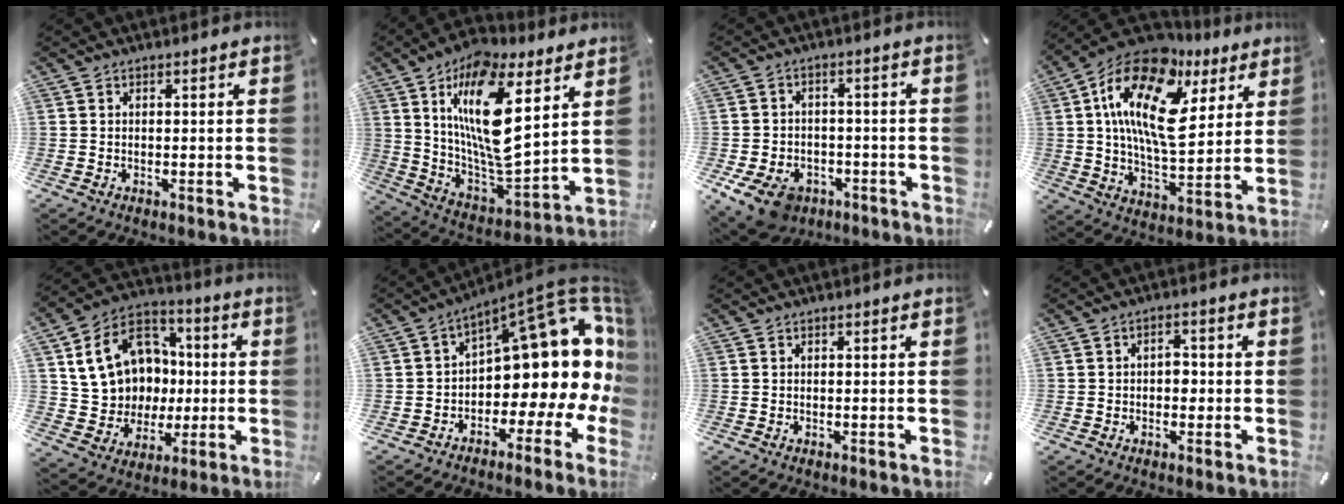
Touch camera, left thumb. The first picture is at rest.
{"total": 20.8, "force": [9.2, 8.8, 16.4], "torque": [-0.333, -0.055, 0.148]}
{"total": 9.8, "force": [-5.7, 6.5, 4.6], "torque": [-0.100, 0.034, -0.103]}
{"total": 21.1, "force": [8.4, 11.4, 15.7], "torque": [-0.290, -0.038, 0.138]}
{"total": 18.3, "force": [2.5, 16.3, 8.0], "torque": [-0.152, -0.007, 0.067]}
{"total": 18.8, "force": [5.7, 9.7, 15.1], "torque": [-0.181, -0.066, 0.094]}
{"total": 0.0}
{"total": 3.1, "force": [-0.3, 2.2, 2.2], "torque": [-0.027, 0.003, -0.011]}